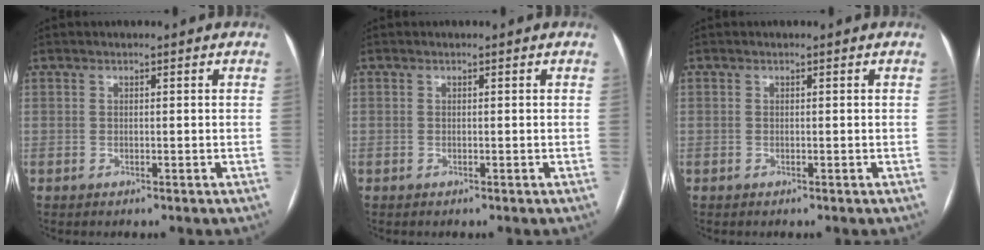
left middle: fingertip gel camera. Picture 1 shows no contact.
{"total": 0.0}
{"total": 0.0}